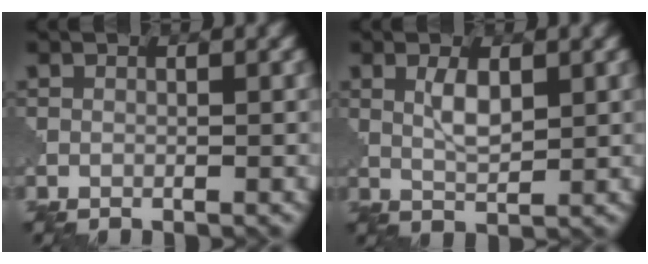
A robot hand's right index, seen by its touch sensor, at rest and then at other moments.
{"total": 2.4, "force": [1.3, 0.8, 1.9], "torque": [-0.044, 0.001, 0.028]}